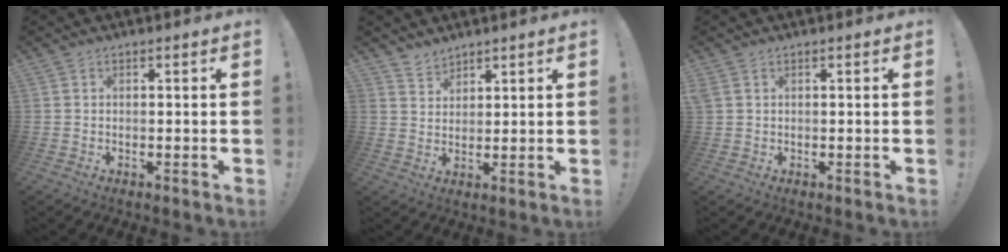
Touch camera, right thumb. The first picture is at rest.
{"total": 3.7, "force": [3.4, 1.5, 0.1], "torque": [0.002, -0.023, 0.063]}
{"total": 1.4, "force": [0.6, 0.9, 0.8], "torque": [-0.016, 0.004, 0.012]}